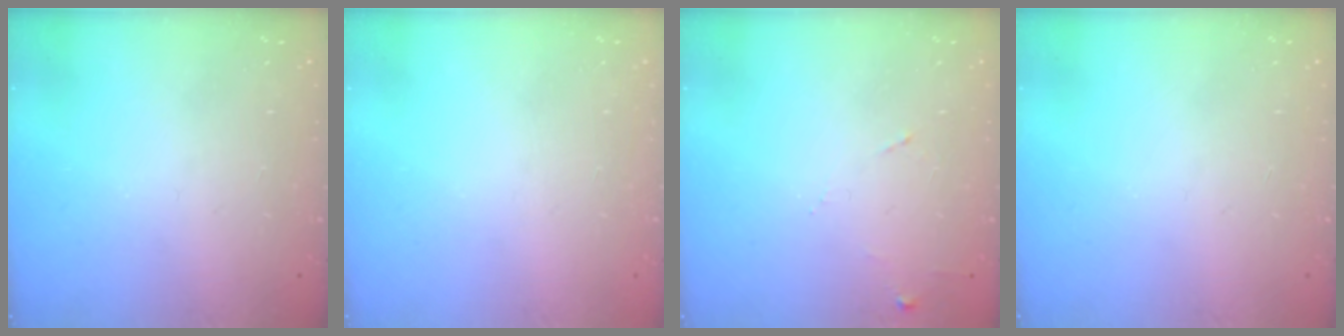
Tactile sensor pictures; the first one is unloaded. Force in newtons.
{"total": 0.0}
{"total": 5.9, "press": 5.8, "slide": 0.7}
{"total": 0.0}